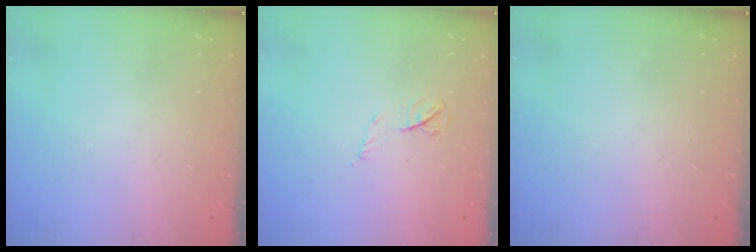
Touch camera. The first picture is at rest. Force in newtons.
{"total": 4.8, "press": 4.8, "slide": 0.6}
{"total": 0.0}